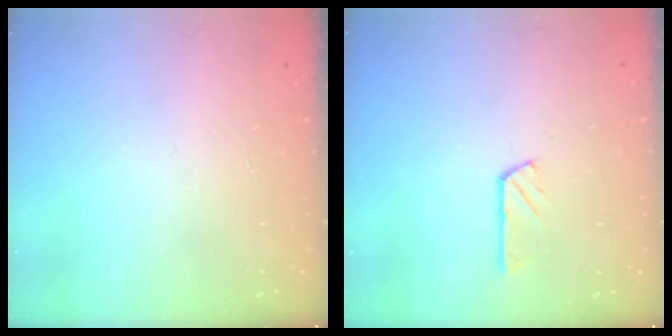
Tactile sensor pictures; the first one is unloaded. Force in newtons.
{"total": 2.9, "press": 2.9, "slide": 0.1}